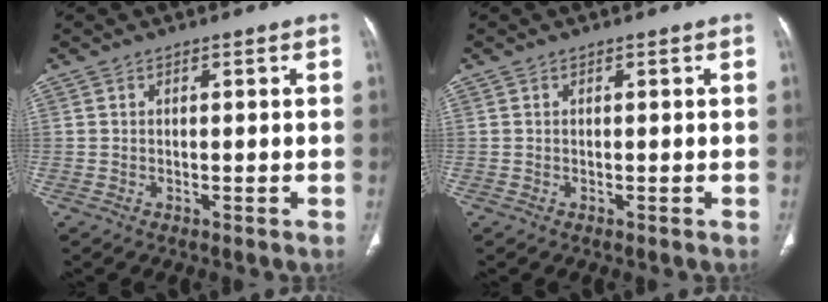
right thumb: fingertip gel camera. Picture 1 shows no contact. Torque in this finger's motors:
{"motor_torque": [0.00, 0.00, -0.04, 0.04, 0.02]}